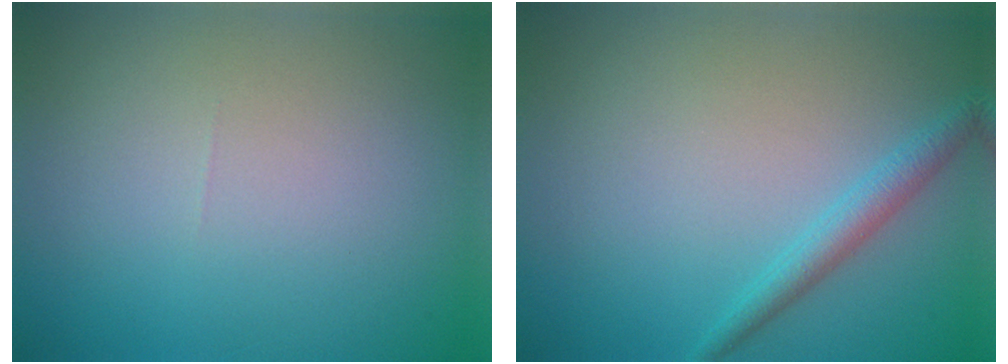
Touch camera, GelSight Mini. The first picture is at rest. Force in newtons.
{"total": 2.1, "press": 2.1, "slide": 0.1}